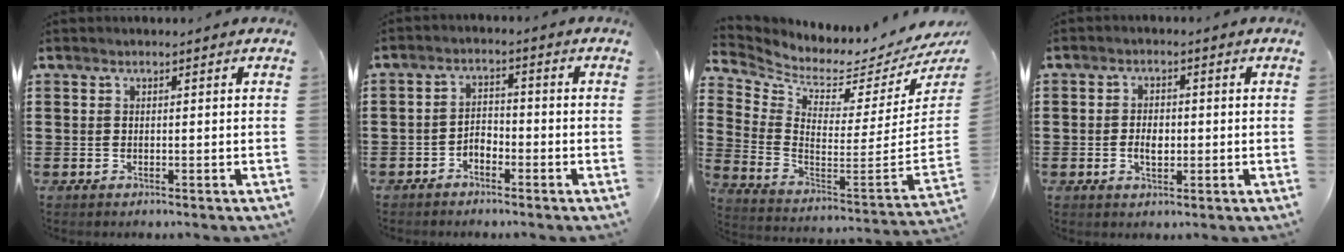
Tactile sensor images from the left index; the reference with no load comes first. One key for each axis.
{"total": 2.4, "fx": -2.1, "fy": 0.9, "fz": 0.6, "tx": -0.019, "ty": 0.005, "tz": -0.045}
{"total": 2.0, "fx": 1.5, "fy": 0.9, "fz": 1.0, "tx": -0.032, "ty": -0.052, "tz": 0.014}
{"total": 3.0, "fx": -0.3, "fy": 1.7, "fz": 2.4, "tx": -0.040, "ty": 0.001, "tz": -0.009}